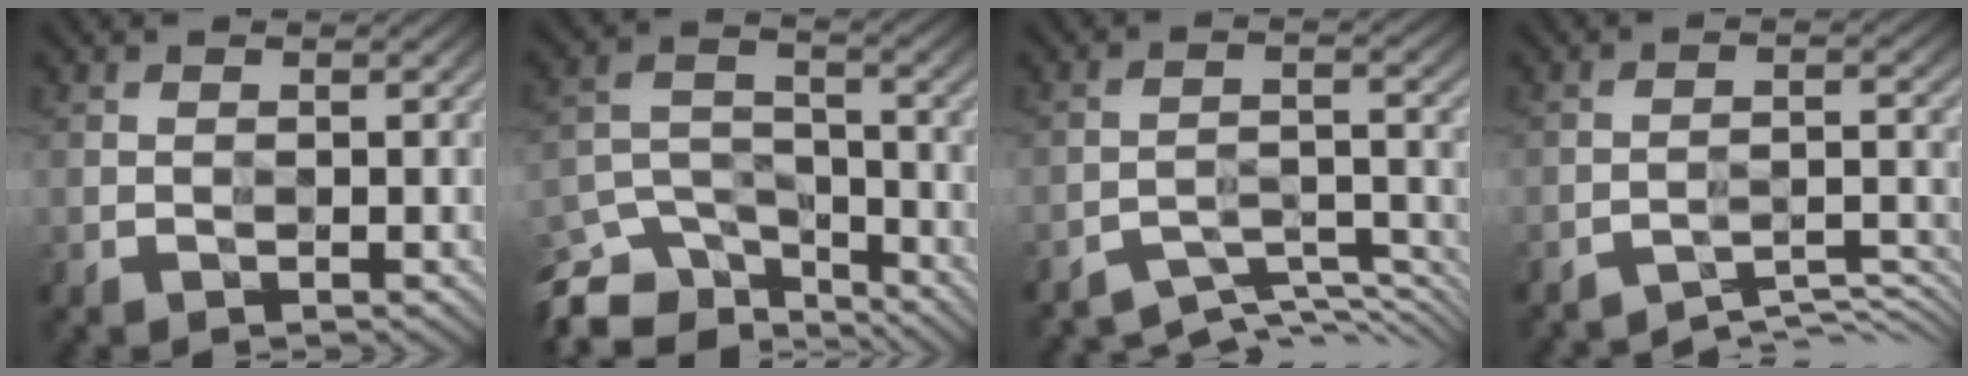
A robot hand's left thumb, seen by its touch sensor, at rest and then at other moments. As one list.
[{"total": 9.6, "force": [-8.4, 3.9, 2.3], "torque": [-0.052, -0.013, -0.157]}, {"total": 6.7, "force": [-6.6, 0.2, 0.5], "torque": [-0.008, 0.000, -0.100]}, {"total": 4.9, "force": [-4.9, -0.4, 0.0], "torque": [0.005, 0.006, -0.071]}]